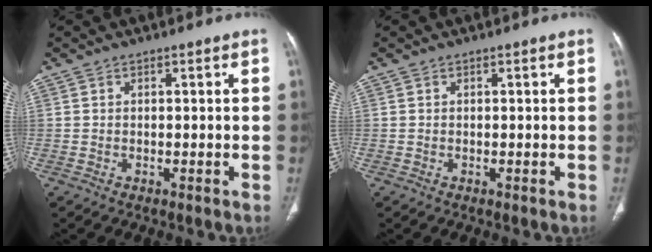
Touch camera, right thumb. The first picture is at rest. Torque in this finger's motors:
{"motor_torque": [0.00, 0.00, 0.00, 0.00, 0.00]}